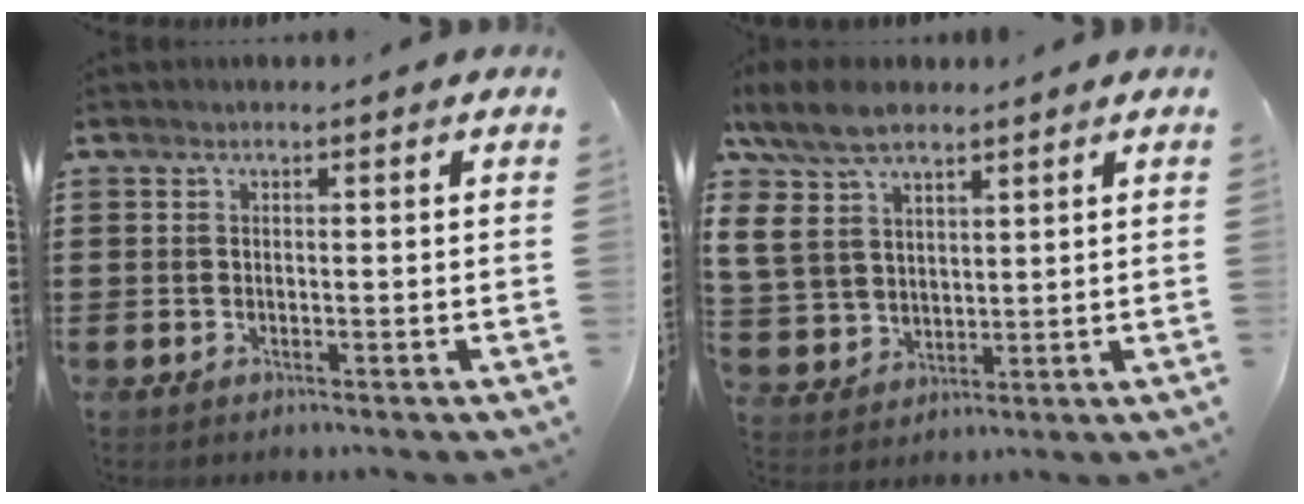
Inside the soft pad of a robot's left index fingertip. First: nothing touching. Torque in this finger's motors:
{"motor_torque": [2.14, 0.00, 0.68, 0.17]}